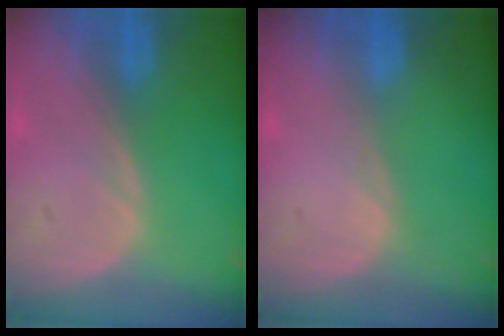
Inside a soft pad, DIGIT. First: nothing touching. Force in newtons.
{"total": 0.0}